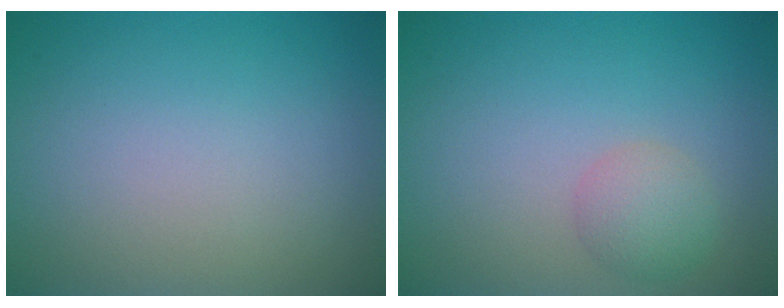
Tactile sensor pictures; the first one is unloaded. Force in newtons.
{"total": 2.1, "press": 2.1, "slide": 0.1}